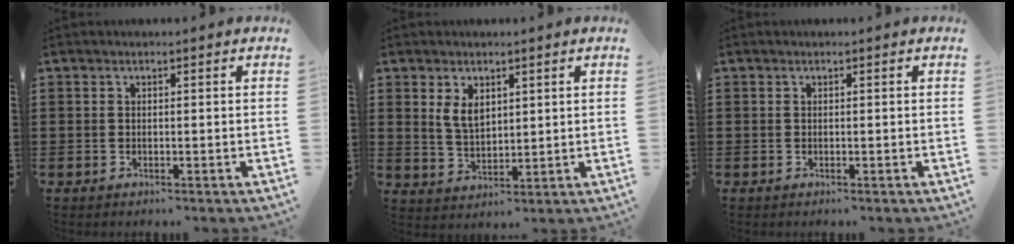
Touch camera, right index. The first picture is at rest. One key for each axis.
{"total": 4.0, "fx": 1.8, "fy": 2.4, "fz": 2.6, "tx": -0.050, "ty": 0.004, "tz": 0.031}
{"total": 0.0}